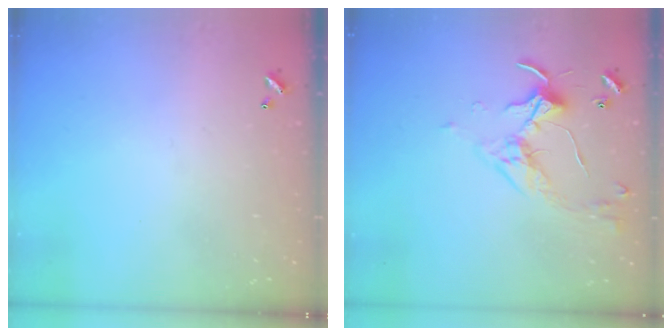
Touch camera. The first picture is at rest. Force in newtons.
{"total": 3.3, "press": 3.2, "slide": 0.7}